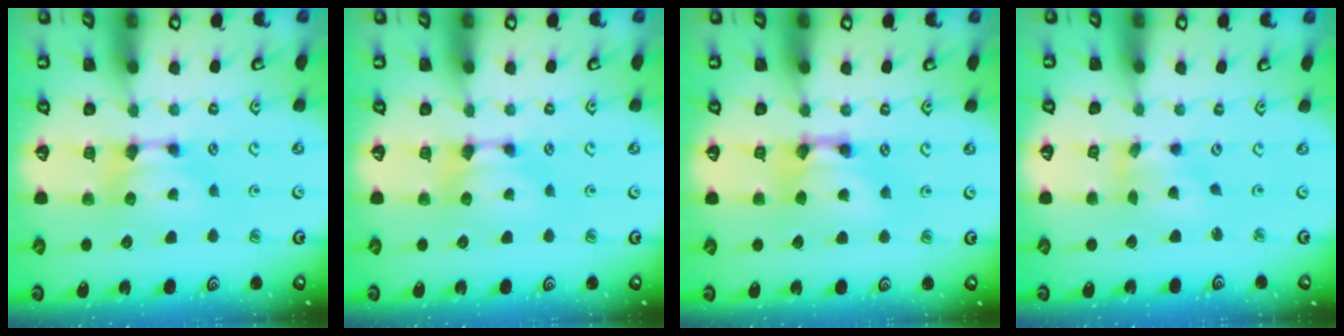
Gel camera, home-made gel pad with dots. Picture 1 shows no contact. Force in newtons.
{"total": 0.0}
{"total": 2.6, "press": 2.6, "slide": 0.2}
{"total": 1.9, "press": 1.3, "slide": 1.4}